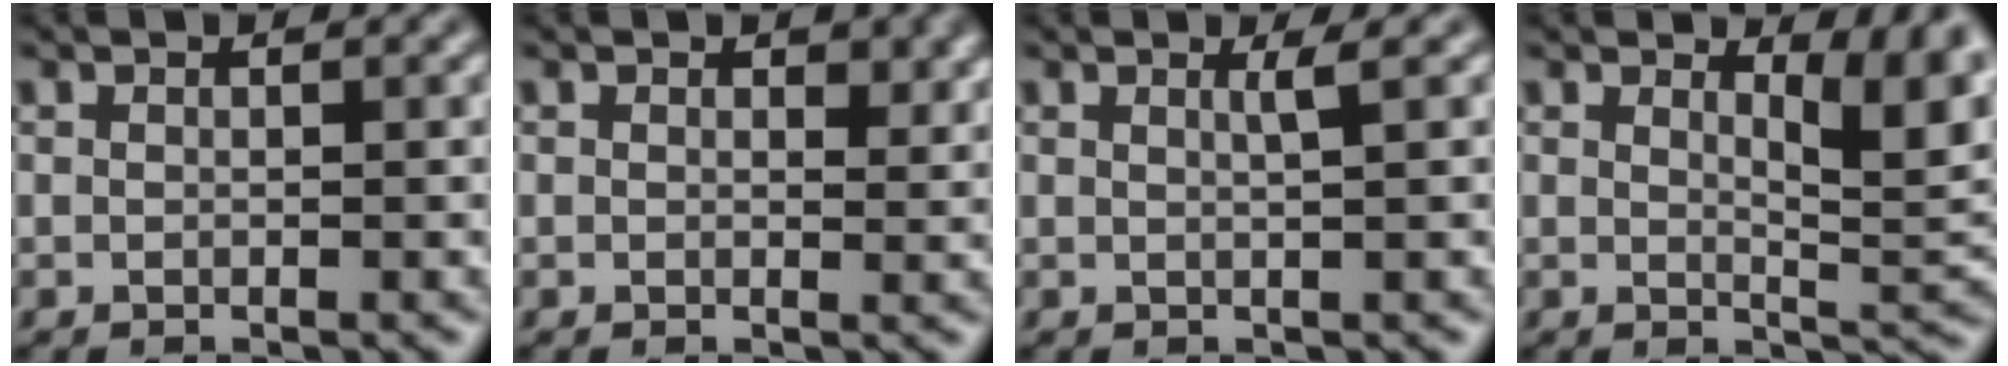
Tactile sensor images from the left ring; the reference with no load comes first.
{"total": 1.6, "force": [0.6, 0.9, 1.1], "torque": [-0.010, -0.004, 0.009]}
{"total": 1.3, "force": [0.5, 0.3, 1.1], "torque": [-0.011, 0.000, 0.004]}
{"total": 4.9, "force": [2.3, 1.6, 4.1], "torque": [-0.048, -0.009, 0.035]}